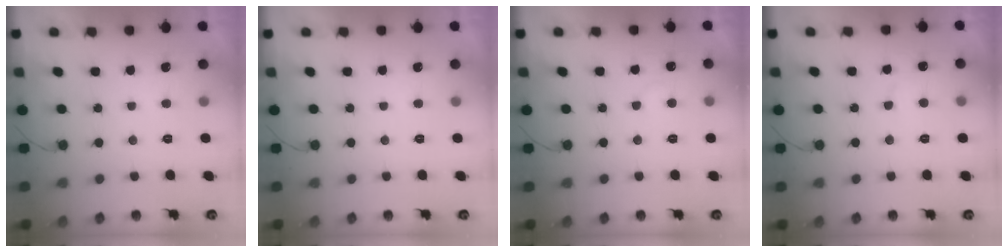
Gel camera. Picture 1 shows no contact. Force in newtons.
{"total": 0.0}
{"total": 3.7, "press": 3.7, "slide": 0.3}
{"total": 3.5, "press": 3.5, "slide": 0.3}